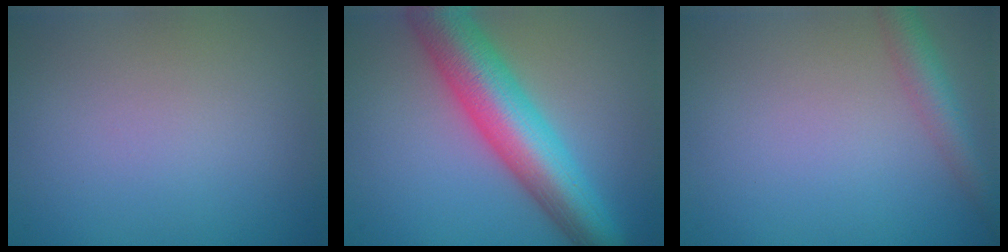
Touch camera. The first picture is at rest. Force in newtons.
{"total": 9.5, "press": 9.5, "slide": 0.3}
{"total": 3.0, "press": 3.0, "slide": 0.1}